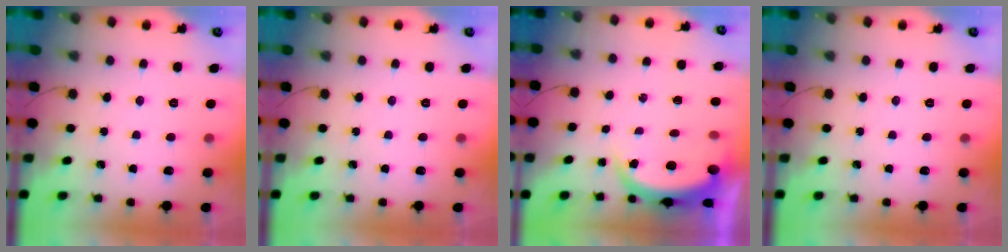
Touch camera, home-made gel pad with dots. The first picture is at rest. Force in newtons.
{"total": 0.0}
{"total": 5.0, "press": 4.9, "slide": 0.8}
{"total": 0.0}